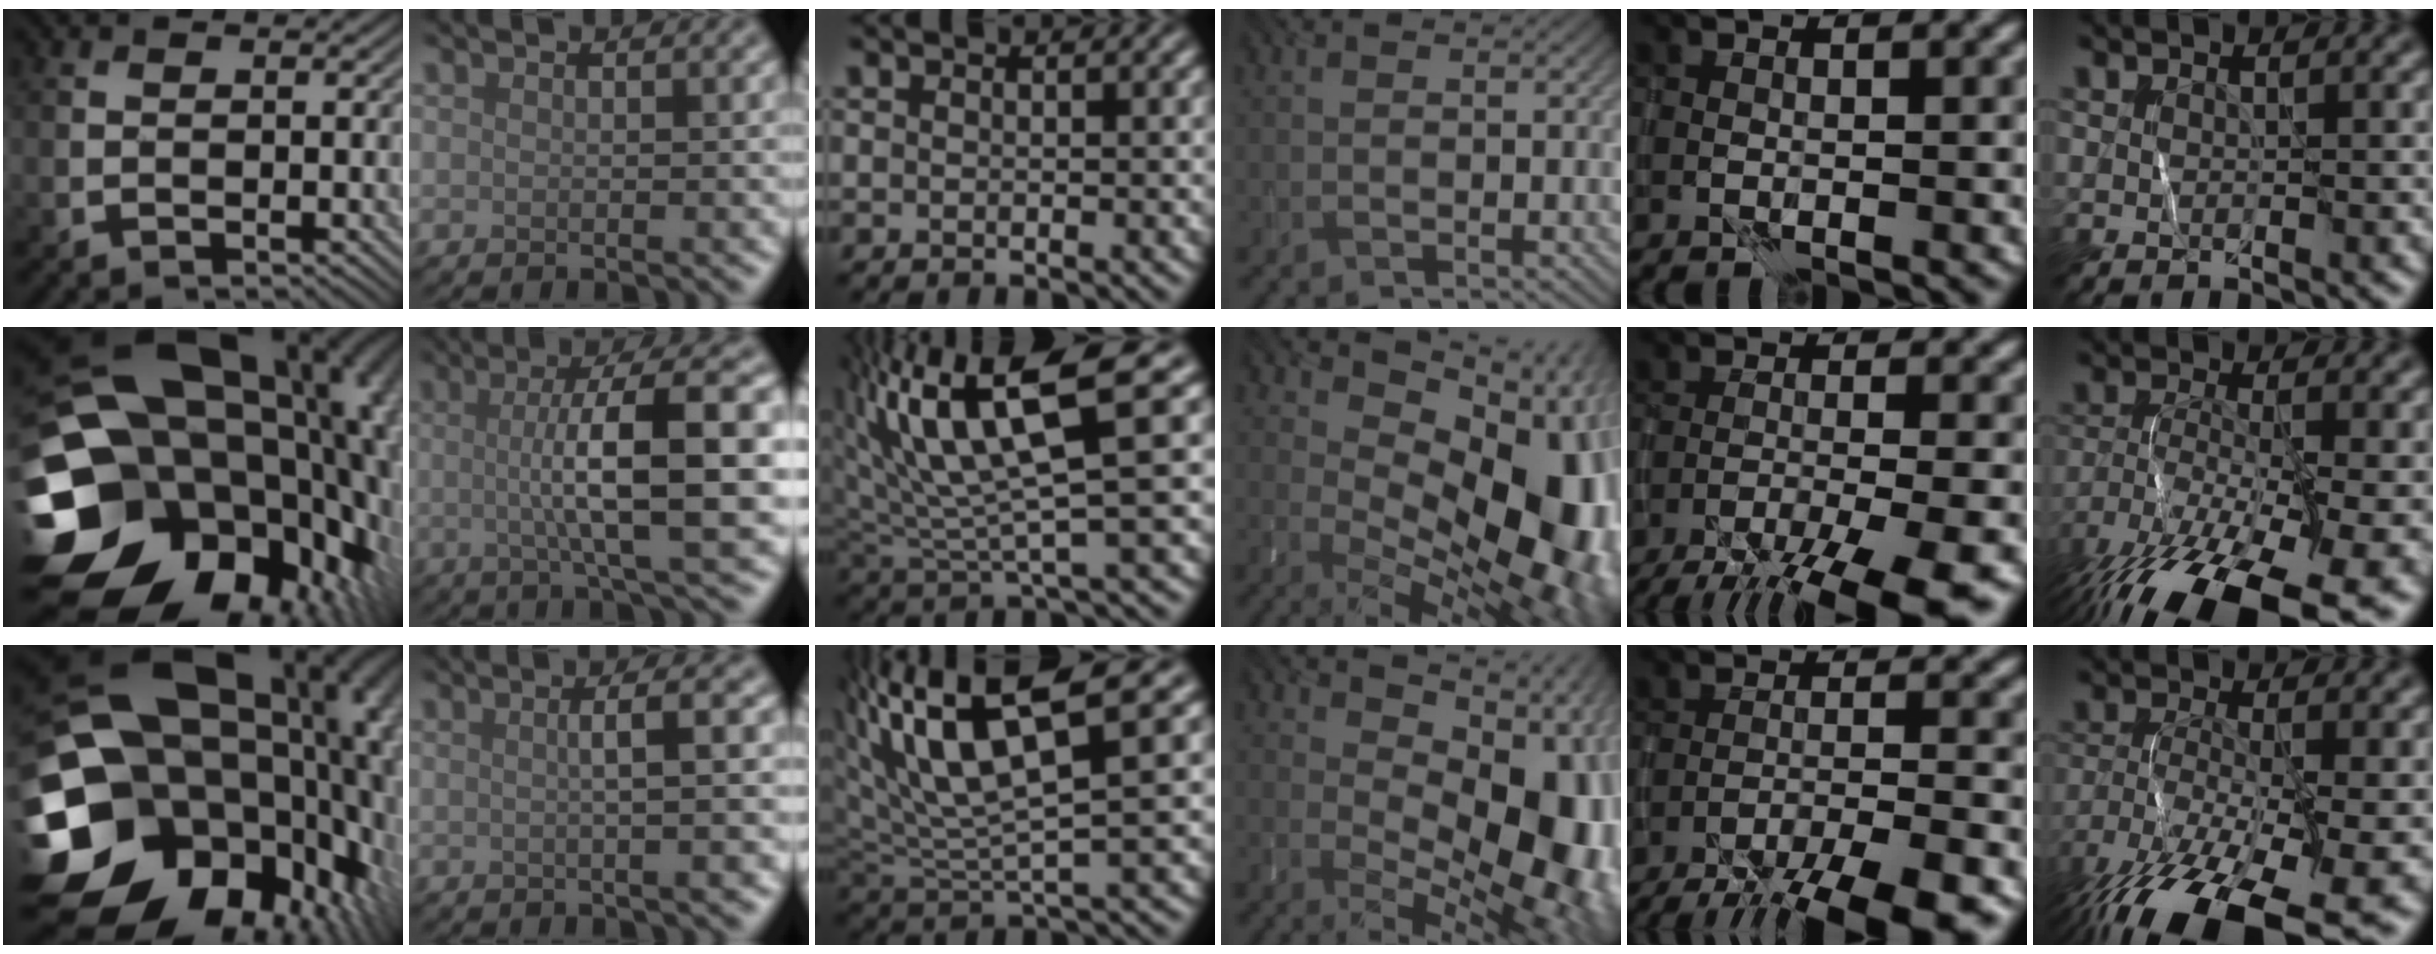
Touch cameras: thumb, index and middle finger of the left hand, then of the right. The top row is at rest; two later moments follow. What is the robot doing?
{"motion": "wrap", "object": "ribbon"}